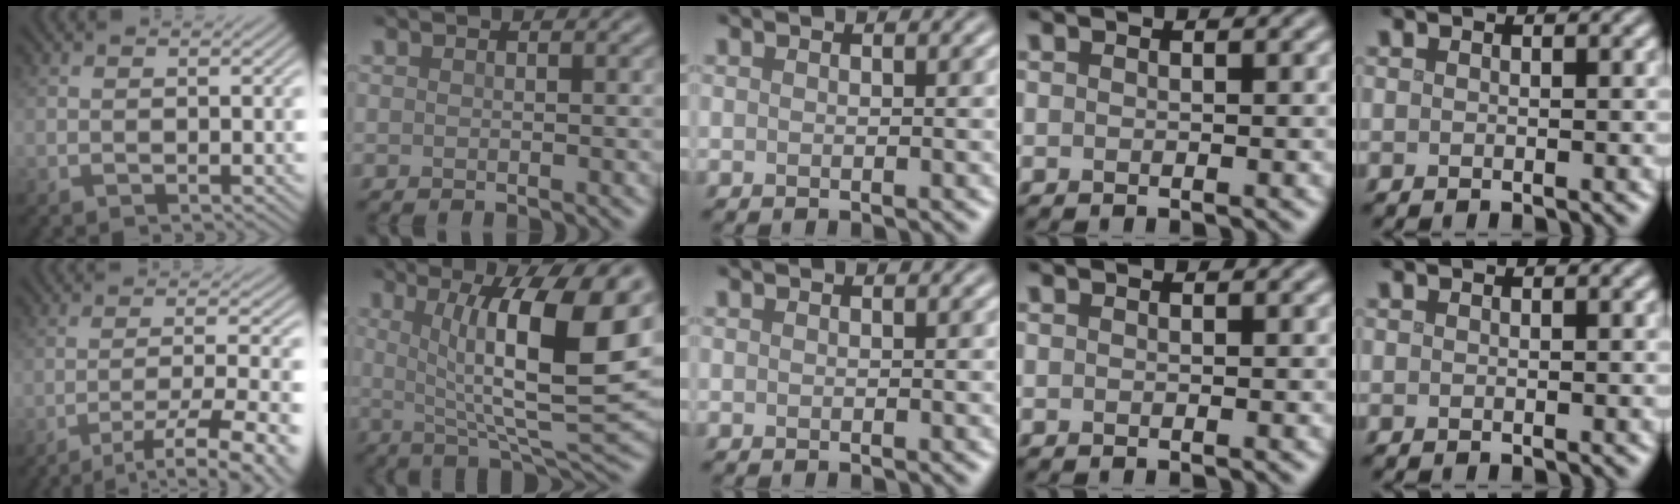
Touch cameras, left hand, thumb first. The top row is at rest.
{"thumb": {"total": 11.1, "force": [-7.7, 2.0, 7.9], "torque": [-0.124, 0.002, -0.094]}, "index": {"total": 12.2, "force": [2.5, 3.0, 11.6], "torque": [-0.171, -0.008, 0.044]}}